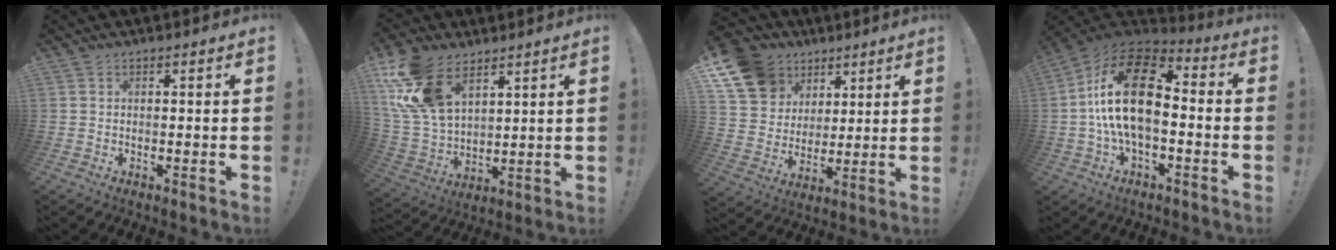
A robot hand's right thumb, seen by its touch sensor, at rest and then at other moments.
{"total": 17.9, "force": [9.8, 10.7, 10.5], "torque": [-0.218, -0.049, 0.188]}
{"total": 15.6, "force": [8.3, 12.1, 5.4], "torque": [-0.096, -0.044, 0.180]}
{"total": 21.3, "force": [1.3, 11.4, 17.9], "torque": [-0.339, 0.012, 0.024]}